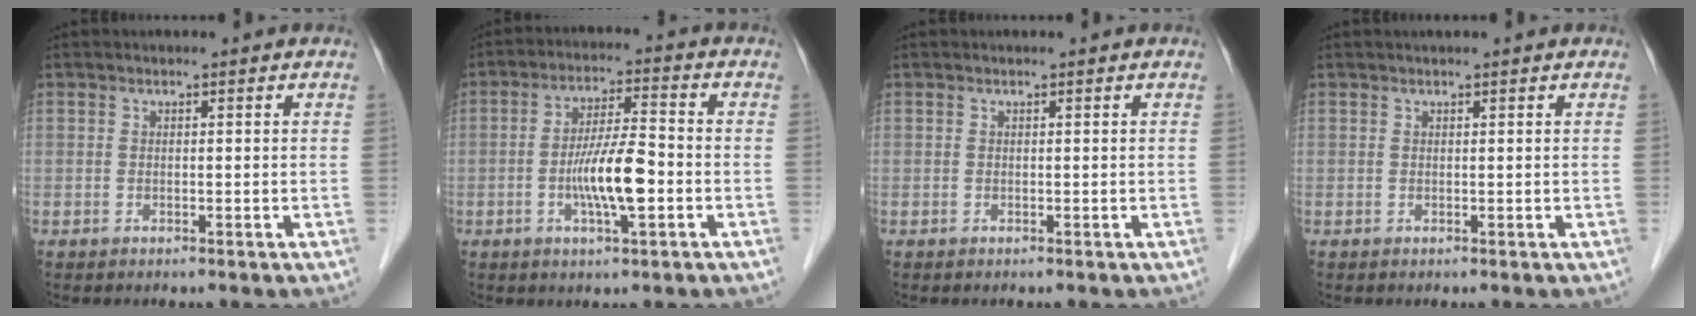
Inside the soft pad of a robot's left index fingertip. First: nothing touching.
{"total": 8.1, "force": [-2.2, 1.1, 7.7], "torque": [-0.150, -0.001, -0.043]}
{"total": 0.0}
{"total": 1.5, "force": [1.2, 0.1, 0.8], "torque": [-0.008, 0.021, 0.018]}